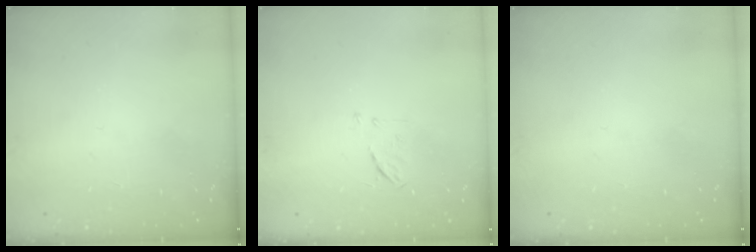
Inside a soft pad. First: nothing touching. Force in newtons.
{"total": 5.3, "press": 5.2, "slide": 0.8}
{"total": 0.0}